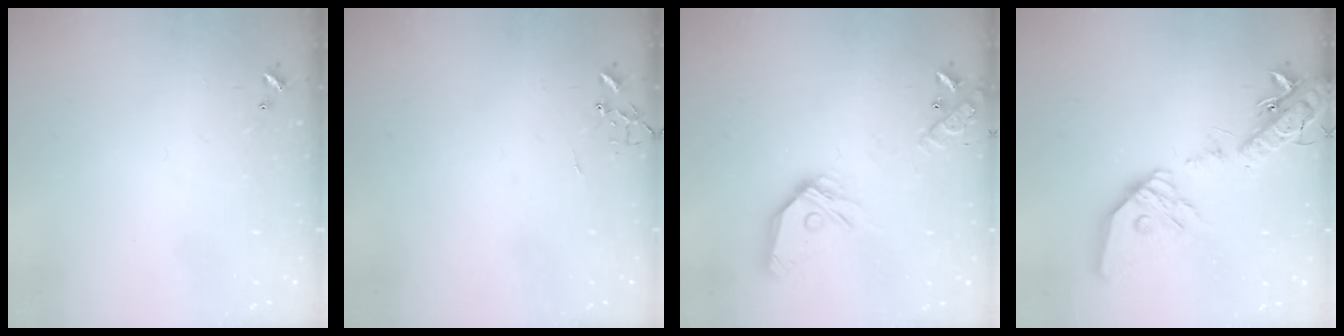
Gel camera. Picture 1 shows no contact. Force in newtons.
{"total": 0.0}
{"total": 18.6, "press": 18.4, "slide": 2.5}
{"total": 23.6, "press": 23.3, "slide": 3.8}